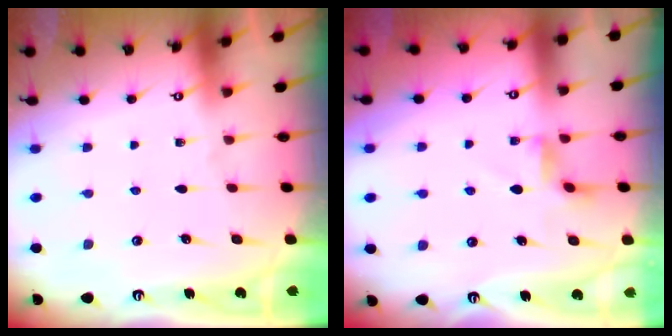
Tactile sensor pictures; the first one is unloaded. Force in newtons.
{"total": 2.6, "press": 2.6, "slide": 0.5}